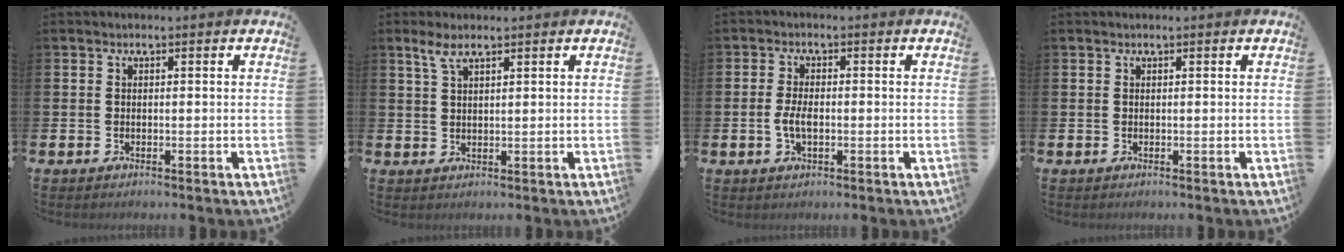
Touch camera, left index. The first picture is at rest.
{"total": 3.1, "force": [2.2, 0.9, 2.0], "torque": [-0.041, 0.005, 0.038]}
{"total": 2.9, "force": [-0.4, 1.4, 2.6], "torque": [-0.047, 0.002, -0.007]}
{"total": 0.0}